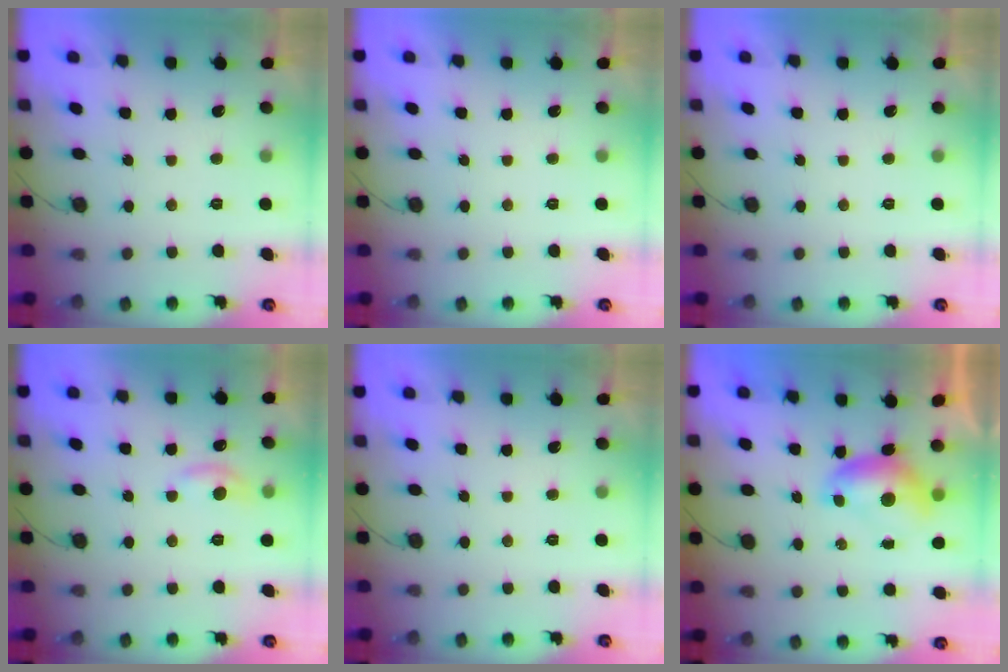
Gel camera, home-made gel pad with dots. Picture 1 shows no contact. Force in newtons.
{"total": 0.0}
{"total": 0.0}
{"total": 6.1, "press": 6.1, "slide": 0.6}
{"total": 0.0}
{"total": 6.1, "press": 6.1, "slide": 0.6}